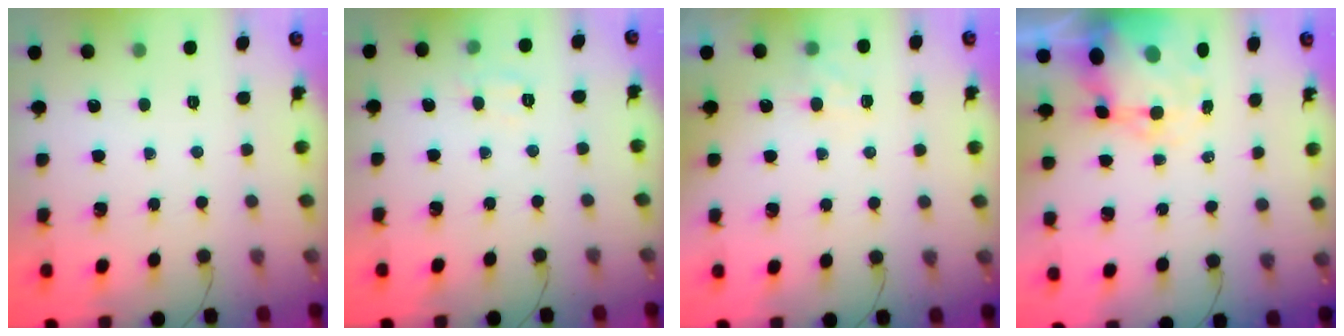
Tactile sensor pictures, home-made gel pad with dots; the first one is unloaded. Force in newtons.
{"total": 6.6, "press": 6.3, "slide": 1.6}
{"total": 5.6, "press": 5.3, "slide": 1.6}
{"total": 9.4, "press": 9.0, "slide": 2.5}